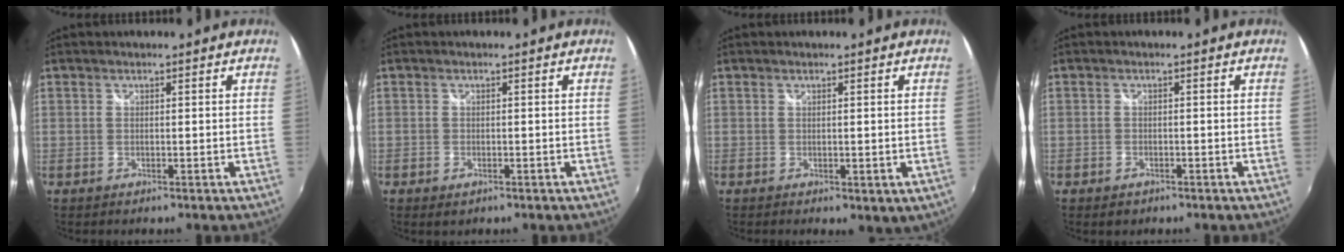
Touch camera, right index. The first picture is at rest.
{"total": 1.6, "force": [-0.8, 1.2, 0.7], "torque": [-0.014, -0.006, -0.014]}
{"total": 2.0, "force": [0.1, 0.8, 1.8], "torque": [-0.026, -0.010, 0.003]}
{"total": 2.1, "force": [-1.3, 1.5, 0.6], "torque": [-0.016, -0.004, -0.018]}